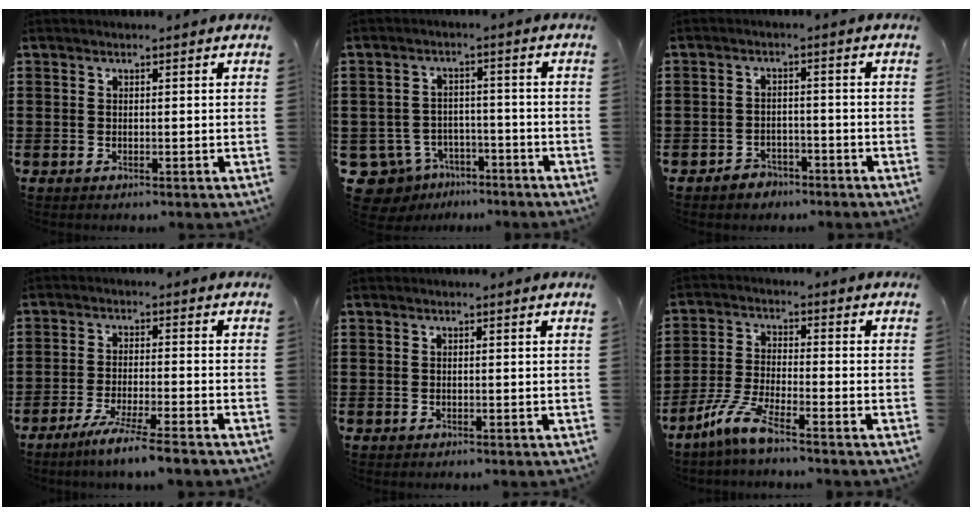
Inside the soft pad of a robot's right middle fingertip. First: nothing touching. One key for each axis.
{"total": 5.1, "fx": -4.1, "fy": 2.8, "fz": 1.0, "tx": -0.054, "ty": 0.003, "tz": -0.086}
{"total": 2.3, "fx": -2.1, "fy": 0.9, "fz": 0.2, "tx": -0.012, "ty": 0.002, "tz": -0.044}
{"total": 5.4, "fx": -4.6, "fy": -0.6, "fz": 2.7, "tx": -0.055, "ty": -0.019, "tz": -0.086}
{"total": 0.0}
{"total": 6.5, "fx": -4.8, "fy": 0.5, "fz": 4.3, "tx": -0.111, "ty": -0.016, "tz": -0.095}